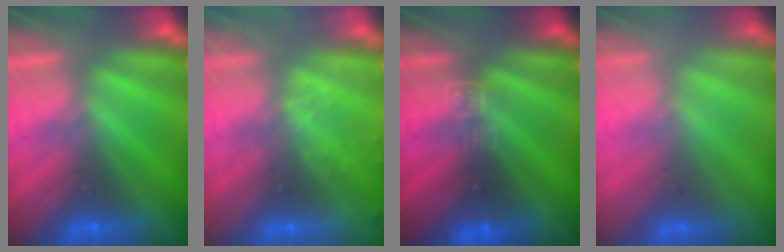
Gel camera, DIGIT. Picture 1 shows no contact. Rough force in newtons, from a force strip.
{"total": 2.4}
{"total": 2.9}
{"total": 2.2}